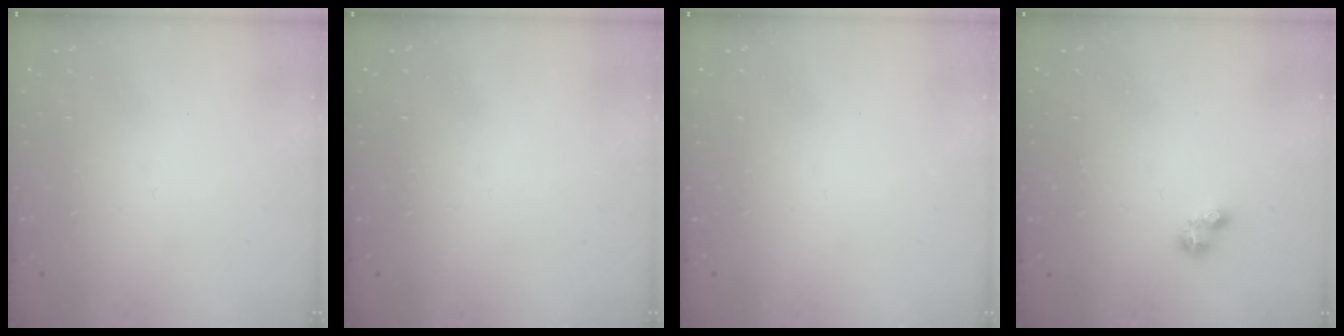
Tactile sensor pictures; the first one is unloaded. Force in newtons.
{"total": 0.0}
{"total": 0.0}
{"total": 2.8, "press": 2.8, "slide": 0.4}